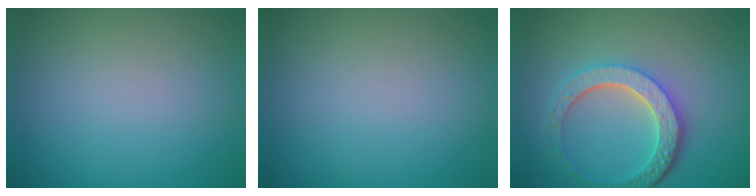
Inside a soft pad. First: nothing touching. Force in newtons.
{"total": 0.0}
{"total": 5.7, "press": 4.2, "slide": 3.8}